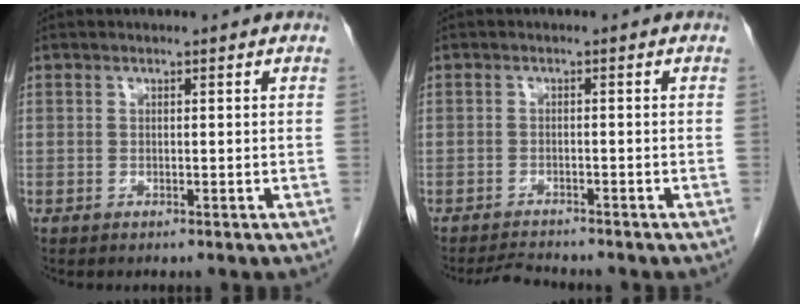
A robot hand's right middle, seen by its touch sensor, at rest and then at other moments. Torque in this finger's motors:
{"motor_torque": [-0.11, -0.23, -0.10, -0.01]}